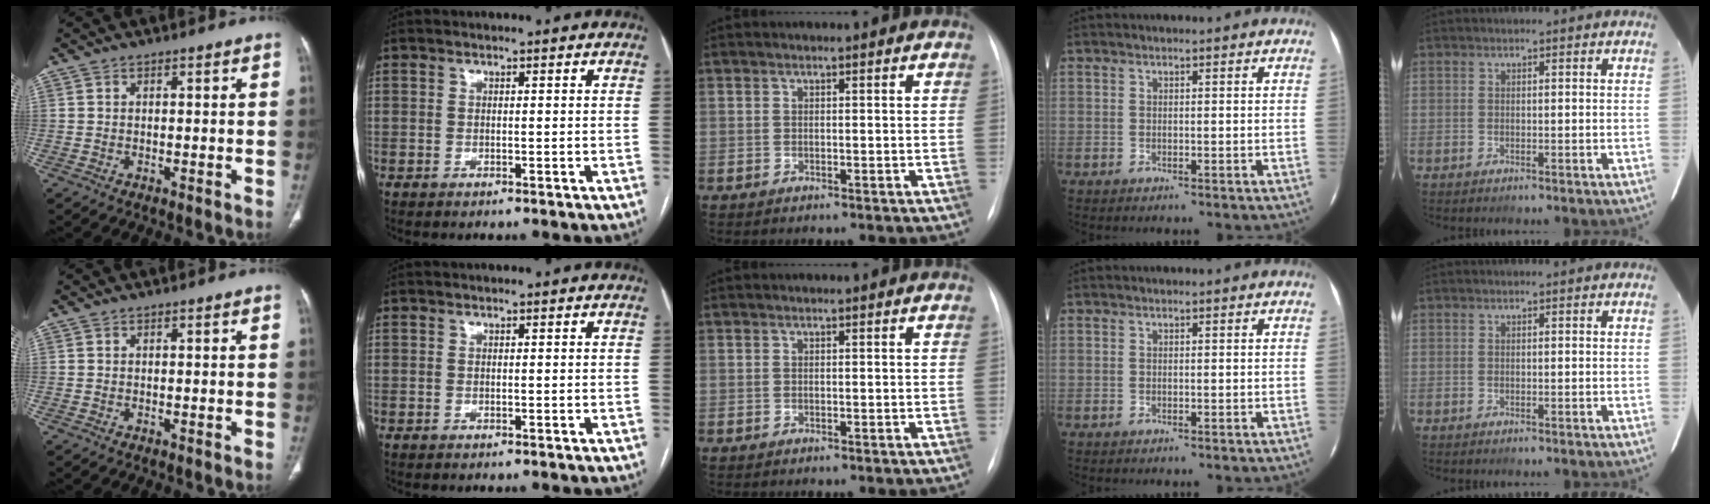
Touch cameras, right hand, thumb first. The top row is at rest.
{}